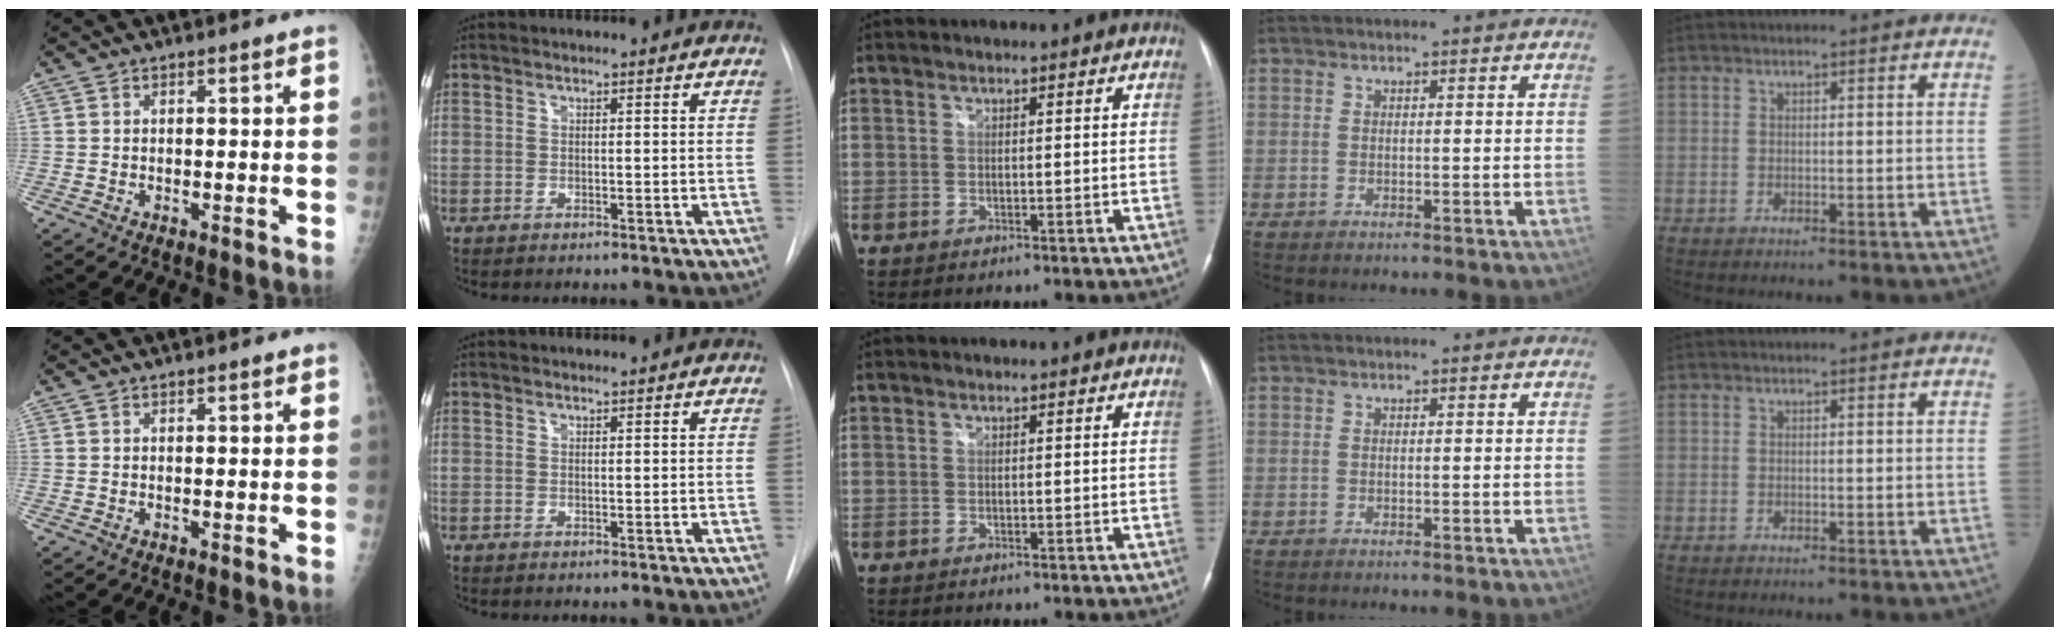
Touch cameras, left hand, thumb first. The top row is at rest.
{"thumb": {"total": 0.7, "force": [0.4, 0.1, 0.5], "torque": [-0.008, 0.000, 0.006]}}